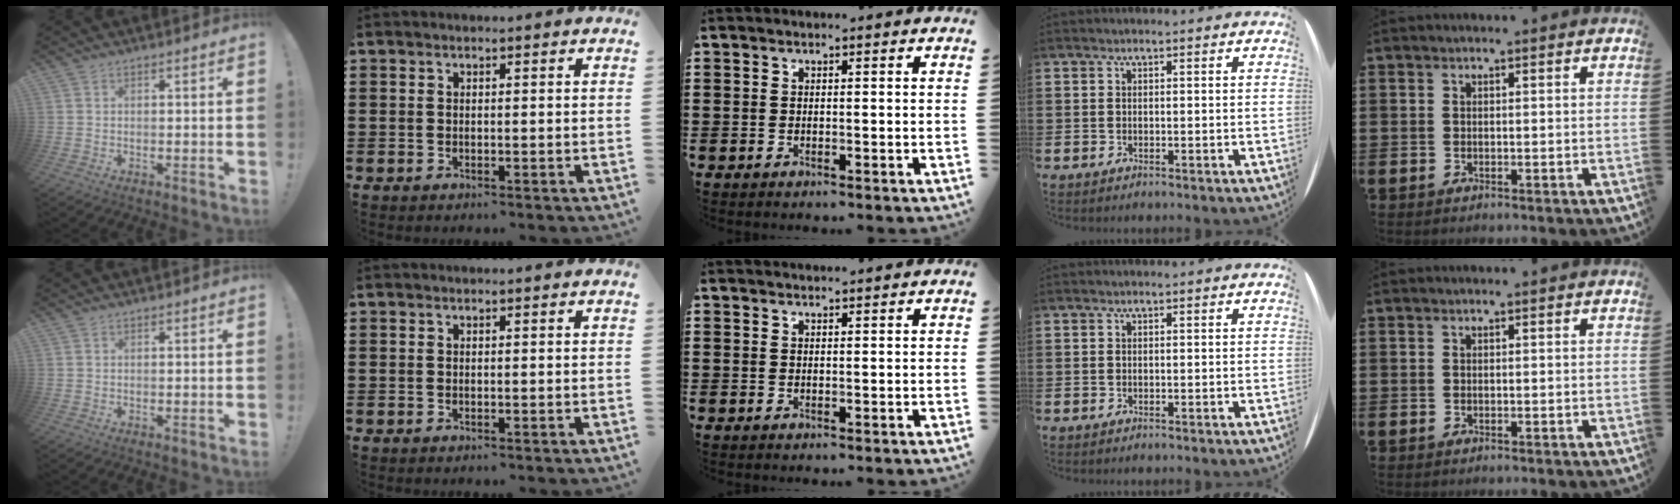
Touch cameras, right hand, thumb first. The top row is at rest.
{"middle": {"total": 0.9, "force": [0.9, -0.1, 0.0], "torque": [-0.002, -0.003, 0.018]}}